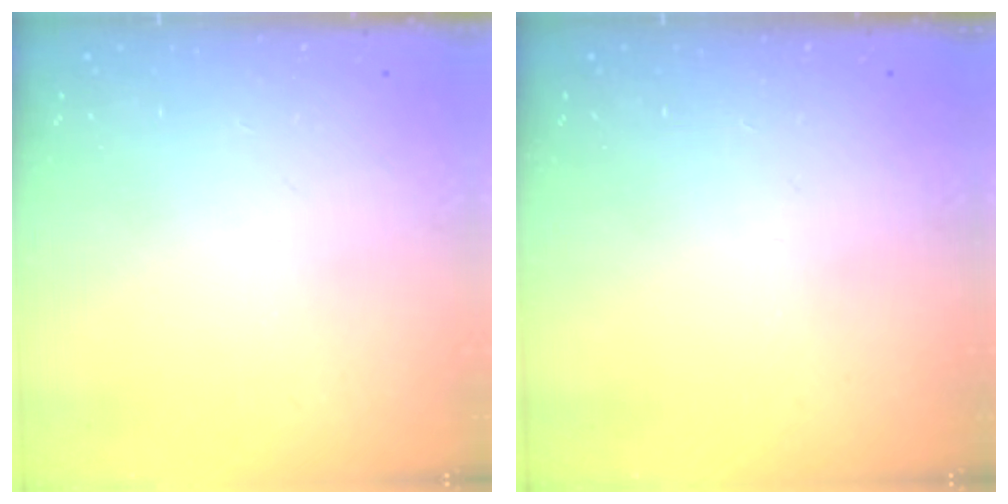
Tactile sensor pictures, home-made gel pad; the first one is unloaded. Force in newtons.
{"total": 0.0}